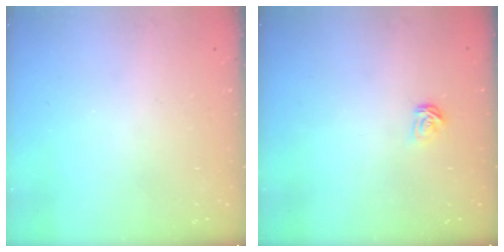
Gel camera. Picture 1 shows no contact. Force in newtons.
{"total": 3.6, "press": 3.6, "slide": 0.4}